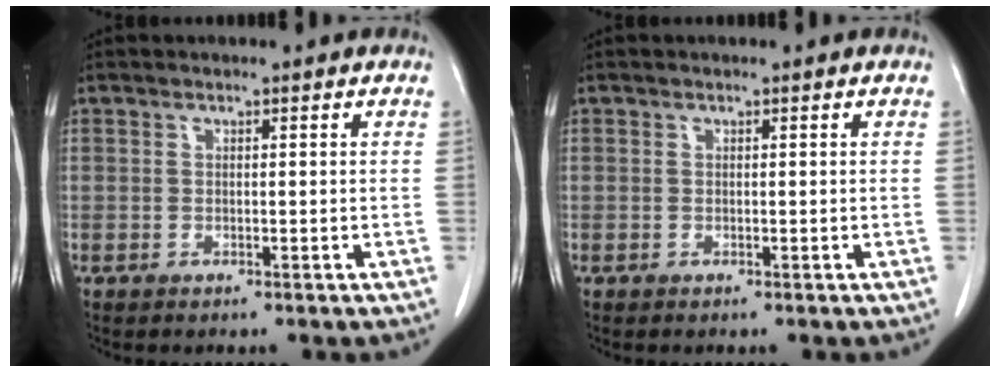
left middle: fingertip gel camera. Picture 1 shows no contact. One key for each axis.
{"total": 0.0}